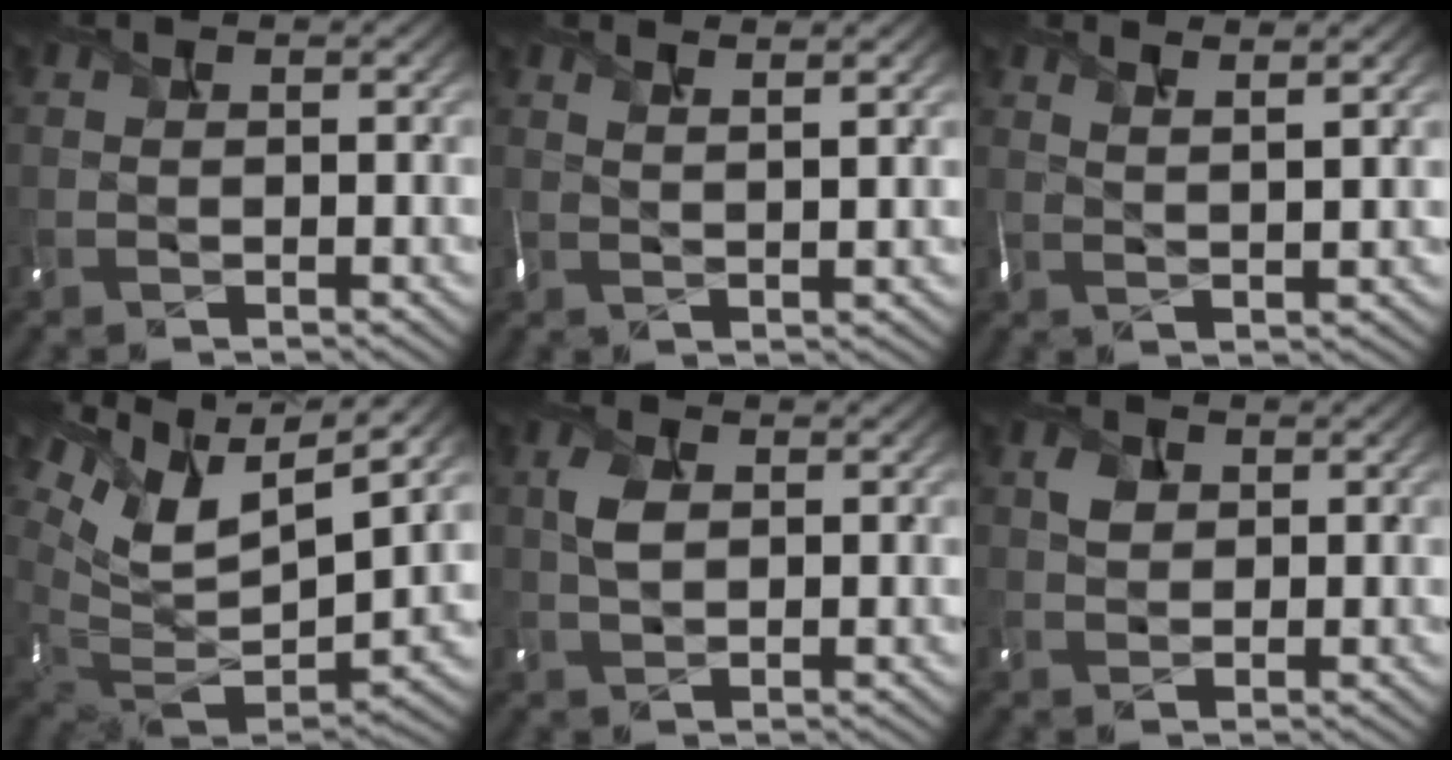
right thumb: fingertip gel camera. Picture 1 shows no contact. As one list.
[{"total": 3.1, "force": [2.2, 0.5, 2.1], "torque": [-0.030, 0.008, 0.033]}, {"total": 3.7, "force": [2.7, 0.6, 2.5], "torque": [-0.035, 0.007, 0.041]}, {"total": 15.1, "force": [9.4, 5.9, 10.2], "torque": [-0.243, 0.020, 0.163]}, {"total": 2.2, "force": [0.7, 1.3, 1.6], "torque": [-0.044, 0.001, 0.014]}, {"total": 1.6, "force": [0.7, 1.4, 0.6], "torque": [-0.018, 0.002, 0.012]}]